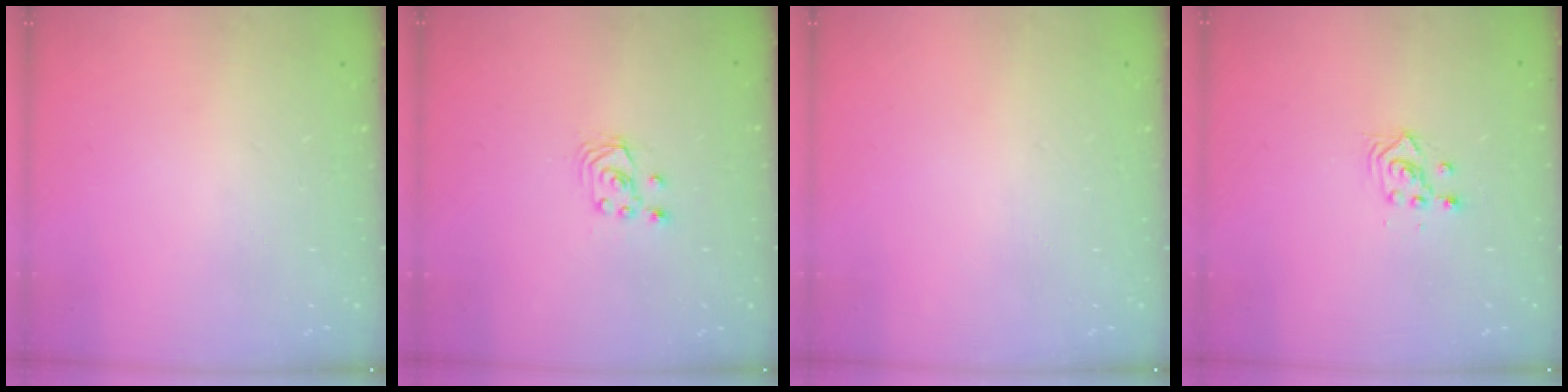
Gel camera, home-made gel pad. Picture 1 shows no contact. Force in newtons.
{"total": 2.5, "press": 2.5, "slide": 0.3}
{"total": 0.0}
{"total": 2.3, "press": 2.3, "slide": 0.1}